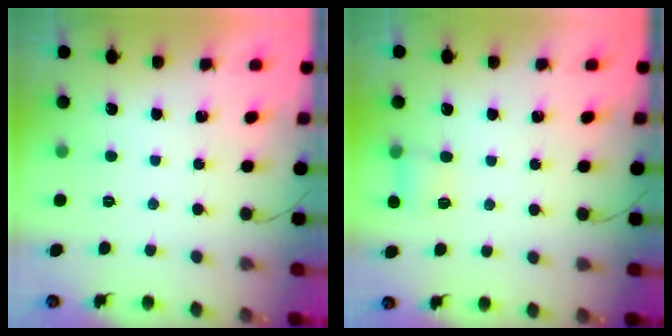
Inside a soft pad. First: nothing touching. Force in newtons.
{"total": 4.2, "press": 4.0, "slide": 1.1}